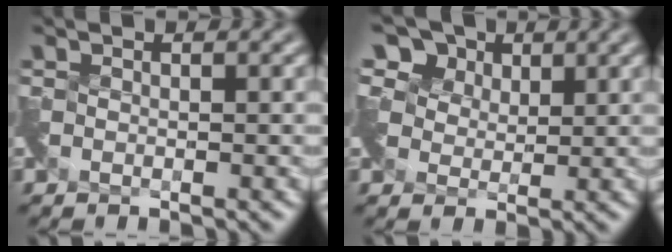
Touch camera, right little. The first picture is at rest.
{"total": 7.2, "force": [4.7, 4.4, 3.1], "torque": [-0.063, 0.024, 0.063]}